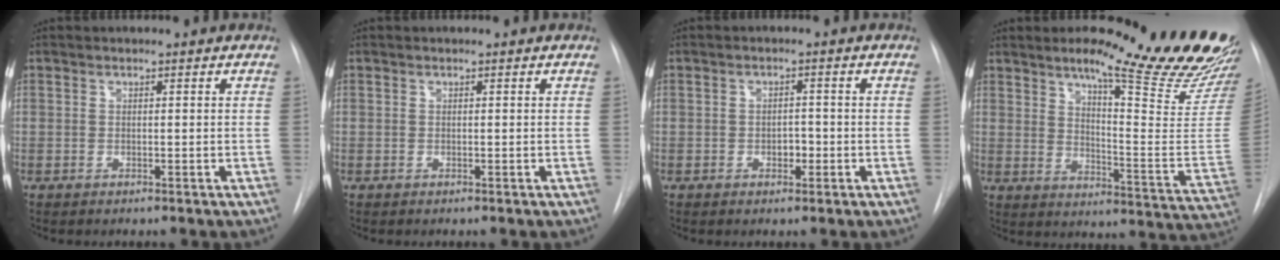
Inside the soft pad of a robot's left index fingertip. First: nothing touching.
{"total": 0.0}
{"total": 2.0, "force": [-0.7, 1.3, 1.4], "torque": [-0.018, 0.005, -0.008]}
{"total": 23.7, "force": [18.9, 1.3, 14.3], "torque": [-0.183, -0.093, 0.237]}